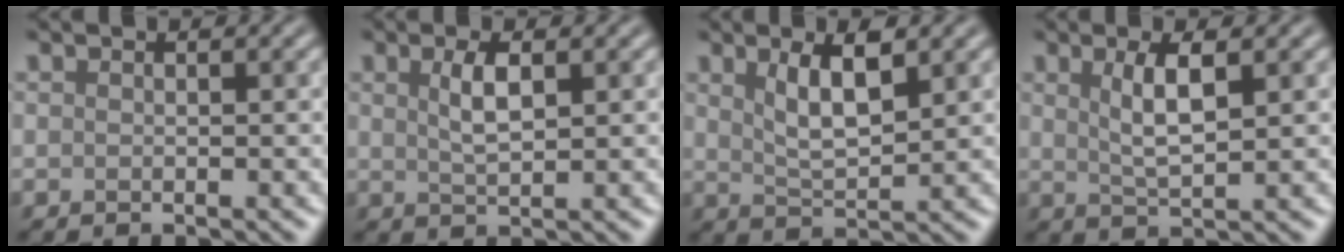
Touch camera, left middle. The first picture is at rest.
{"total": 2.5, "force": [0.9, 0.8, 2.2], "torque": [-0.043, 0.001, 0.018]}
{"total": 3.9, "force": [1.8, 1.3, 3.2], "torque": [-0.064, -0.002, 0.035]}
{"total": 3.2, "force": [1.1, 0.9, 2.9], "torque": [-0.053, 0.000, 0.022]}